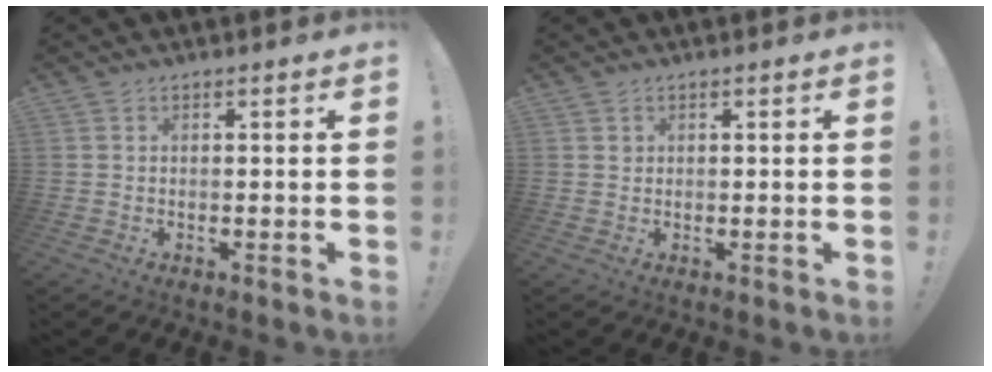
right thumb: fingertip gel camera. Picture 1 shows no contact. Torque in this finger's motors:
{"motor_torque": [-0.22, -0.02, -0.17, 0.10, 0.08]}